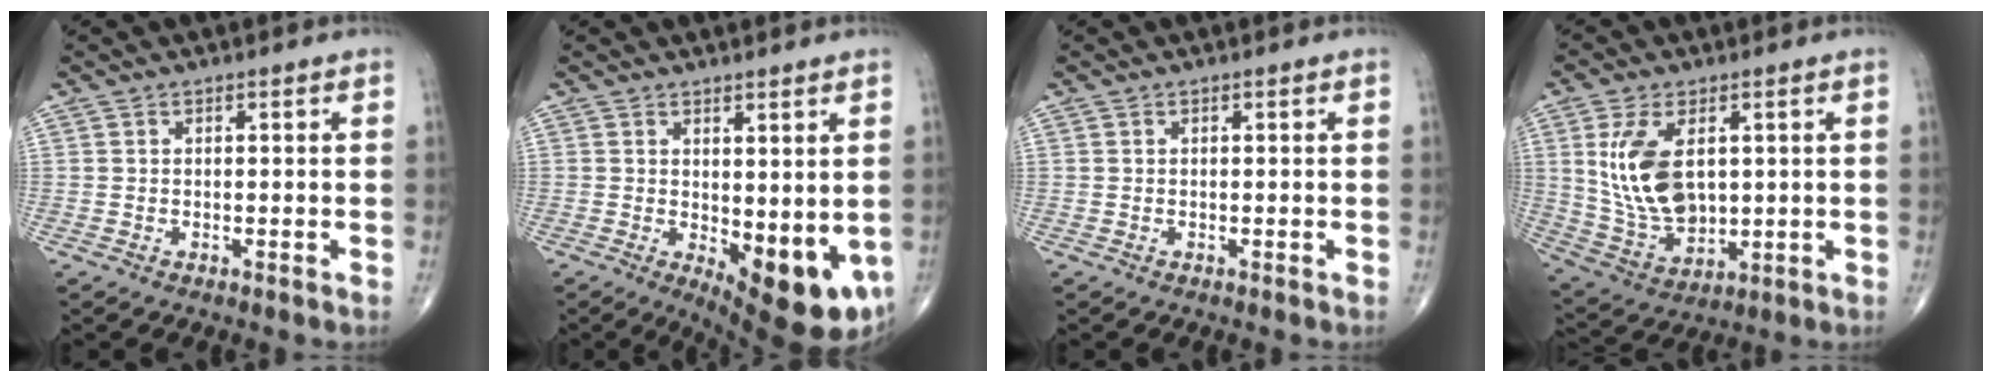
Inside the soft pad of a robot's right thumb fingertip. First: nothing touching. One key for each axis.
{"total": 11.6, "fx": -1.5, "fy": 4.4, "fz": 10.6, "tx": -0.124, "ty": -0.026, "tz": -0.005}
{"total": 0.0}
{"total": 13.8, "fx": 2.8, "fy": 8.1, "fz": 10.8, "tx": -0.201, "ty": -0.015, "tz": 0.069}